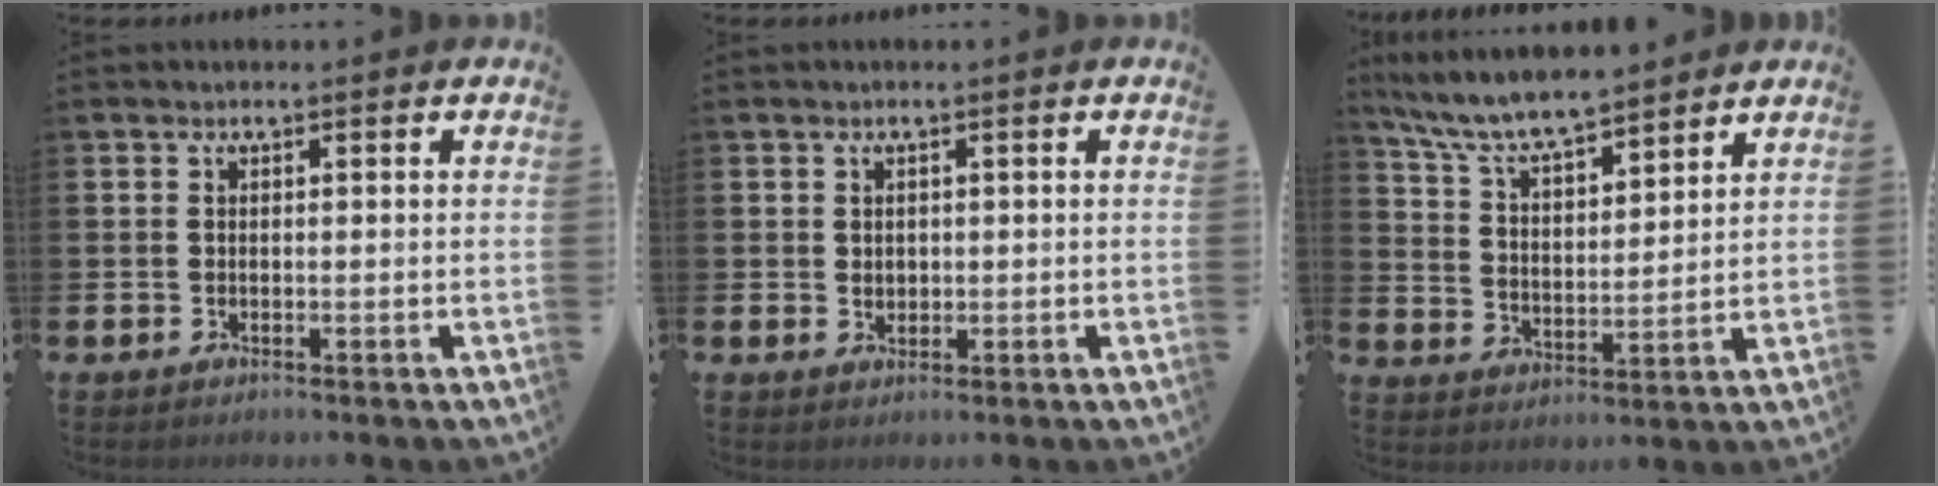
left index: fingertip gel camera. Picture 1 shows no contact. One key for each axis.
{"total": 1.3, "fx": 0.8, "fy": 1.0, "fz": 0.3, "tx": 0.002, "ty": 0.003, "tz": 0.012}
{"total": 7.6, "fx": 7.1, "fy": 1.0, "fz": 2.3, "tx": -0.078, "ty": -0.040, "tz": 0.127}